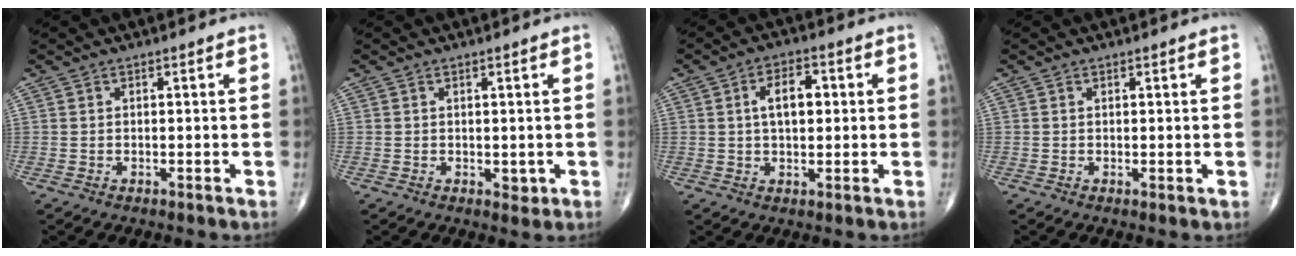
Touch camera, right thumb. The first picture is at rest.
{"total": 1.6, "force": [-0.1, 1.1, 1.1], "torque": [-0.010, -0.002, 0.003]}
{"total": 6.6, "force": [1.0, 3.7, 5.4], "torque": [-0.078, 0.011, 0.013]}
{"total": 0.5, "force": [0.2, 0.2, 0.4], "torque": [-0.013, -0.004, 0.003]}